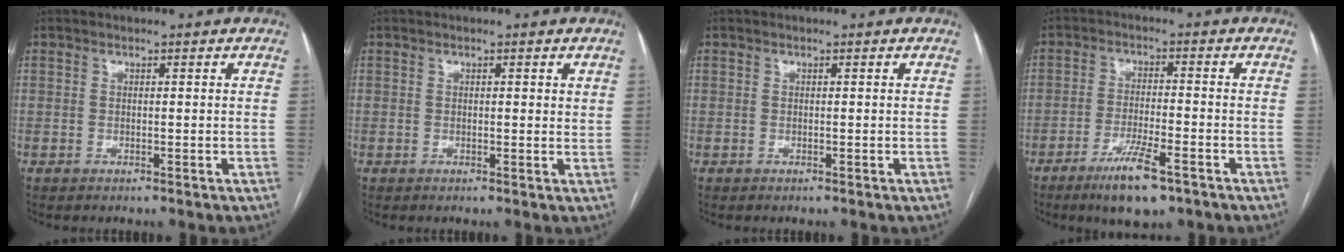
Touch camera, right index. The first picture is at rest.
{"total": 1.3, "force": [0.7, 0.5, 1.0], "torque": [-0.013, -0.002, 0.006]}
{"total": 0.0}
{"total": 8.2, "force": [-5.2, 1.3, 6.2], "torque": [-0.116, -0.014, -0.086]}